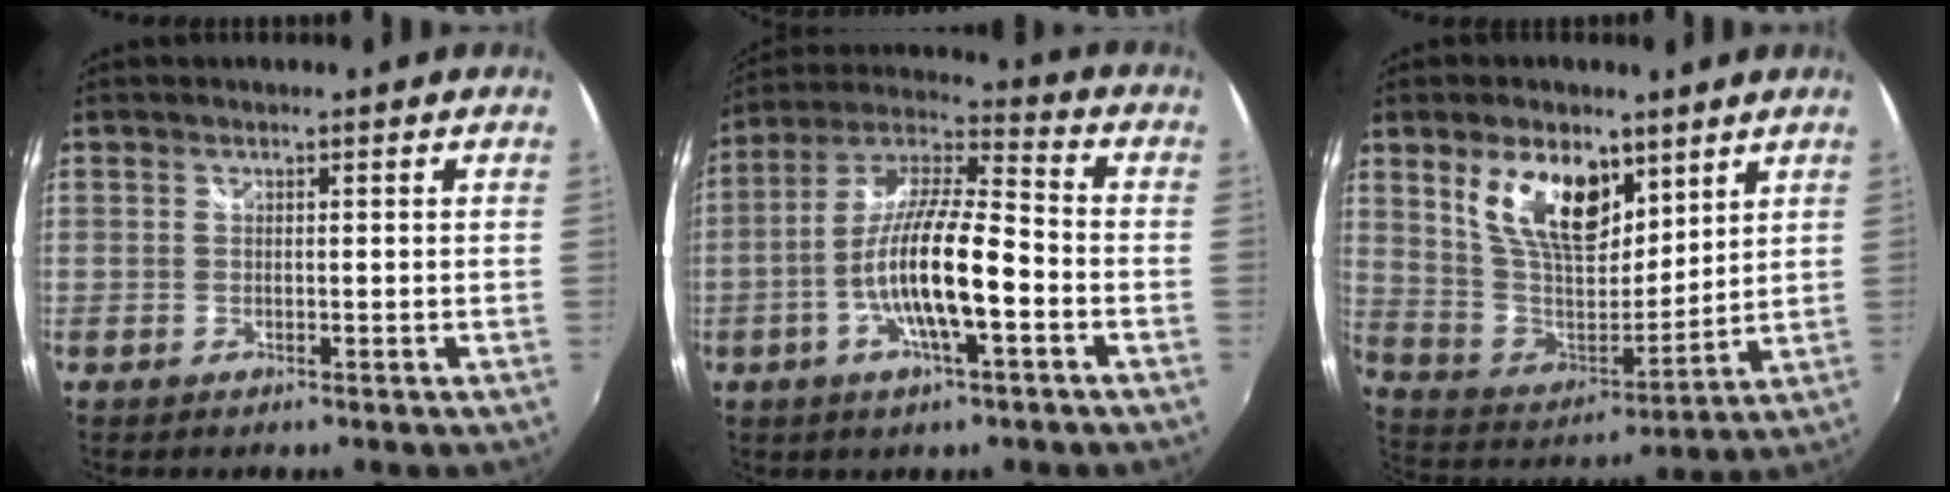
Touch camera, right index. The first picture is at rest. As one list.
[{"total": 14.9, "force": [-4.6, 3.1, 13.9], "torque": [-0.268, -0.004, -0.091]}, {"total": 15.8, "force": [8.3, 8.2, 10.7], "torque": [-0.198, 0.003, 0.163]}]